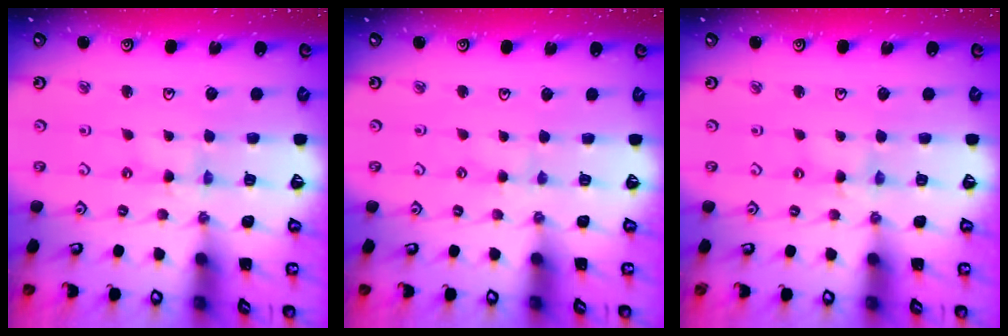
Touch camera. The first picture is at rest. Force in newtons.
{"total": 1.7, "press": 1.6, "slide": 0.3}
{"total": 1.8, "press": 1.8, "slide": 0.2}